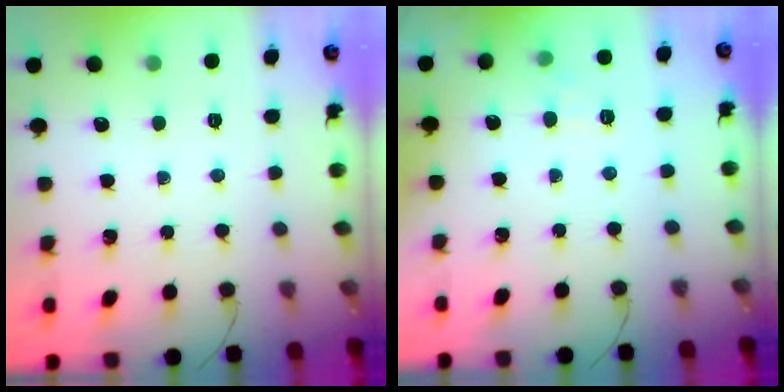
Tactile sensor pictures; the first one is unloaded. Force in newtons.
{"total": 3.9, "press": 3.4, "slide": 1.9}